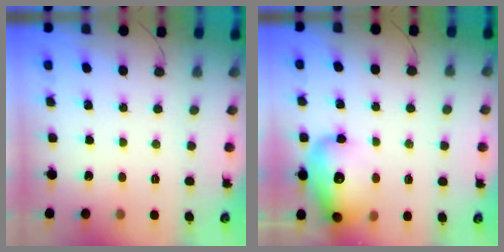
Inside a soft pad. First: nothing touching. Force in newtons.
{"total": 17.8, "press": 17.6, "slide": 2.4}